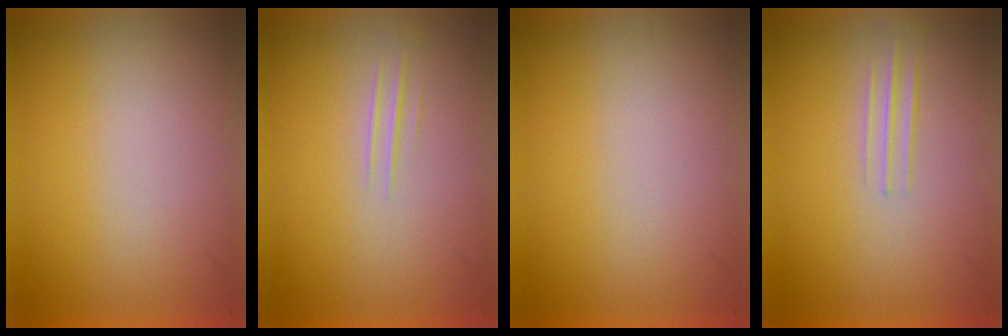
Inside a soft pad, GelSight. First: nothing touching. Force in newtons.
{"total": 1.1}
{"total": 0.0}
{"total": 1.4}